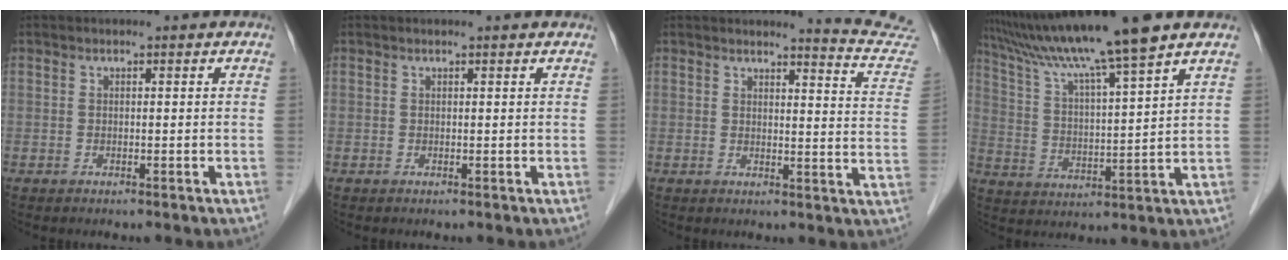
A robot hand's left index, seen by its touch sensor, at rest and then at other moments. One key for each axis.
{"total": 1.1, "fx": 1.1, "fy": 0.0, "fz": 0.3, "tx": -0.013, "ty": 0.006, "tz": 0.012}
{"total": 9.6, "fx": 9.5, "fy": -1.0, "fz": 0.3, "tx": -0.006, "ty": -0.092, "tz": 0.085}
{"total": 15.3, "fx": 12.3, "fy": -1.5, "fz": 9.0, "tx": -0.164, "ty": 0.012, "tz": 0.209}